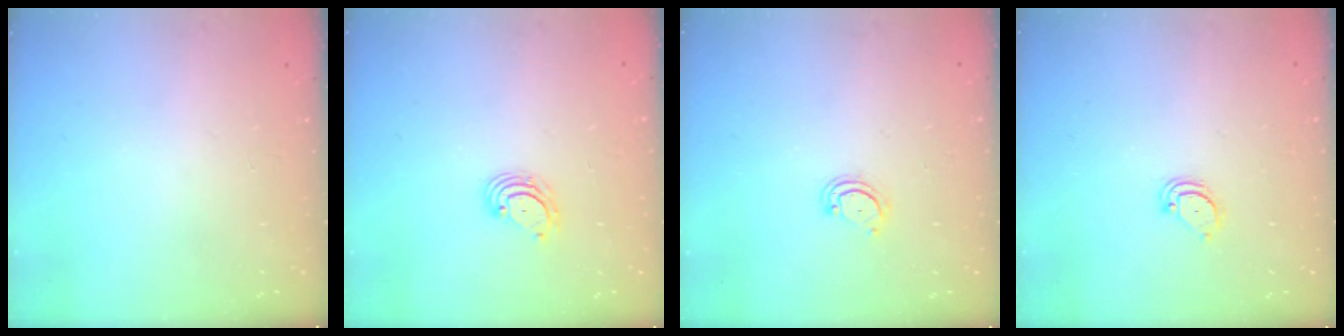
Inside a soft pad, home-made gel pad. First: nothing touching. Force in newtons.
{"total": 4.0, "press": 3.9, "slide": 0.4}
{"total": 4.1, "press": 4.0, "slide": 0.4}
{"total": 2.6, "press": 2.6, "slide": 0.2}